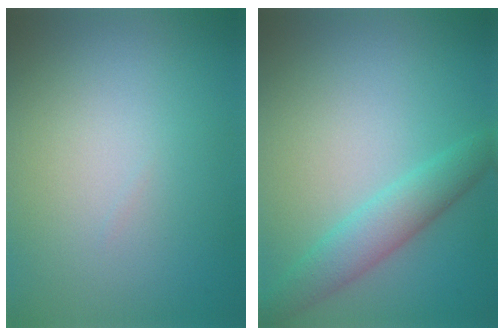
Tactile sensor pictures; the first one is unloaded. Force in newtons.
{"total": 3.6, "press": 3.5, "slide": 0.1}